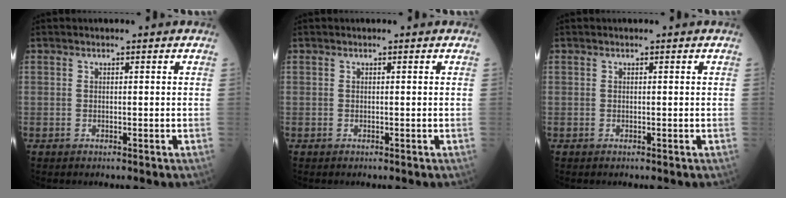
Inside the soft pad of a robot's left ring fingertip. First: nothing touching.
{"total": 0.0}
{"total": 0.0}